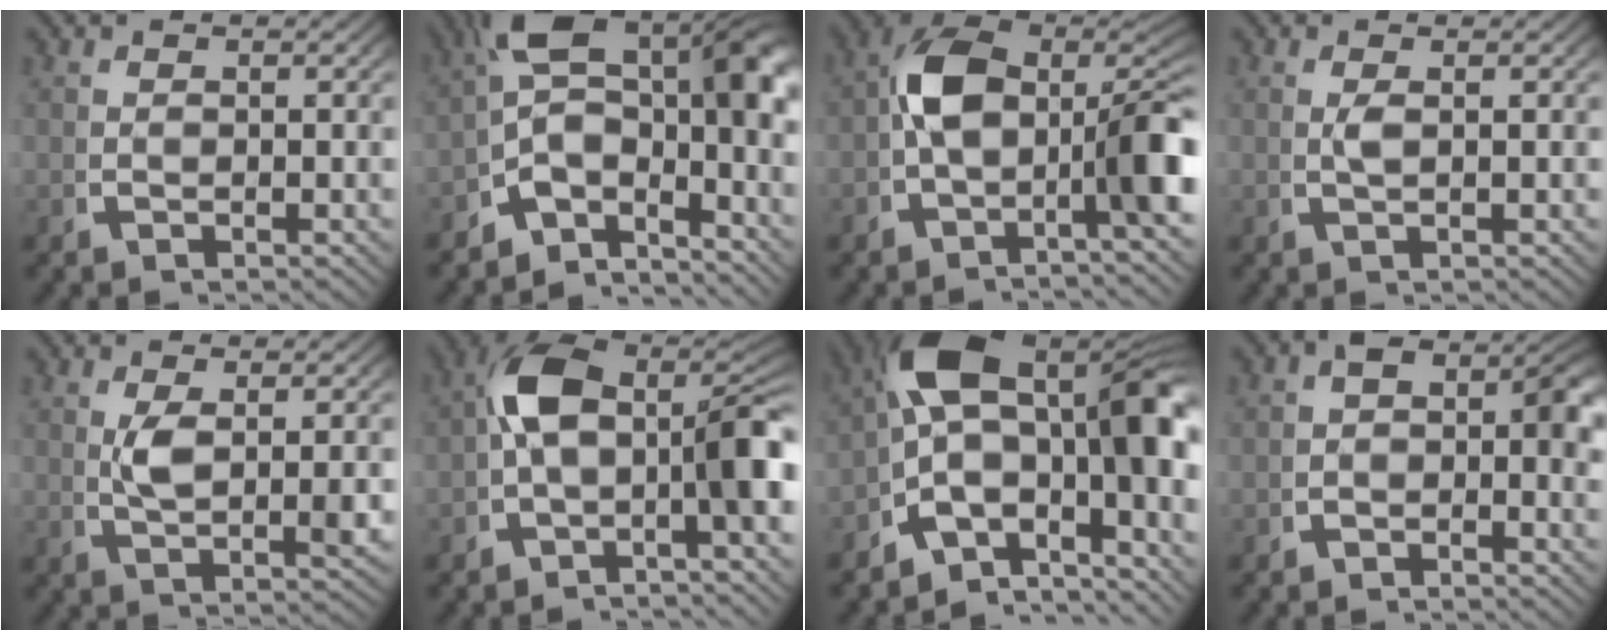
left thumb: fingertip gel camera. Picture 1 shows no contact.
{"total": 15.0, "force": [0.8, 10.2, 10.9], "torque": [-0.184, -0.018, -0.005]}
{"total": 10.7, "force": [-0.8, 6.6, 8.4], "torque": [-0.148, -0.015, -0.015]}
{"total": 1.0, "force": [0.3, 0.2, 0.9], "torque": [-0.023, -0.001, 0.008]}
{"total": 3.4, "force": [0.8, 1.1, 3.1], "torque": [-0.063, -0.008, 0.023]}
{"total": 10.4, "force": [-1.2, 6.5, 8.1], "torque": [-0.144, -0.022, -0.019]}
{"total": 19.9, "force": [-1.5, 13.5, 14.5], "torque": [-0.268, -0.059, -0.018]}
{"total": 4.2, "force": [-0.8, 2.7, 3.1], "torque": [-0.037, -0.003, -0.020]}